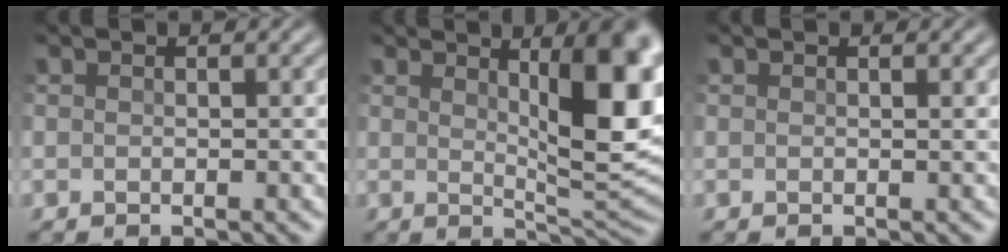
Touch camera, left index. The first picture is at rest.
{"total": 8.7, "force": [2.6, 2.3, 8.0], "torque": [-0.106, -0.001, 0.047]}
{"total": 0.0}